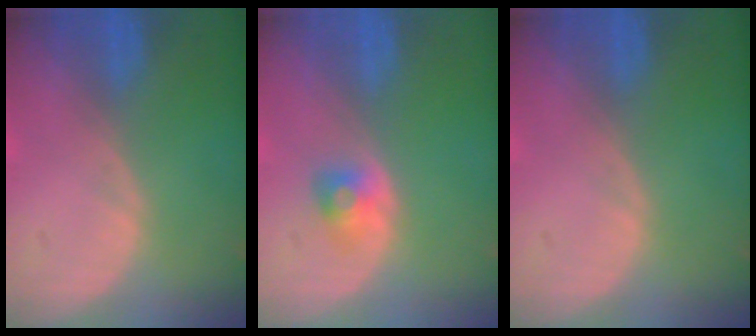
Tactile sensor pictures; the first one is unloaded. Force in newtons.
{"total": 2.5, "press": 2.3, "slide": 0.9}
{"total": 0.0}